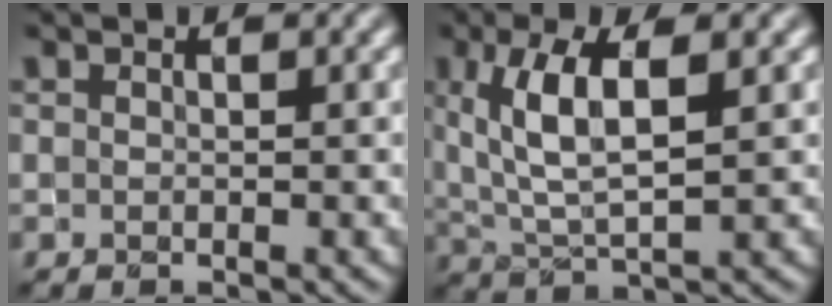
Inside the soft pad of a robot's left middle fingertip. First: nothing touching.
{"total": 6.4, "force": [1.9, 2.3, 5.6], "torque": [-0.114, 0.002, 0.041]}